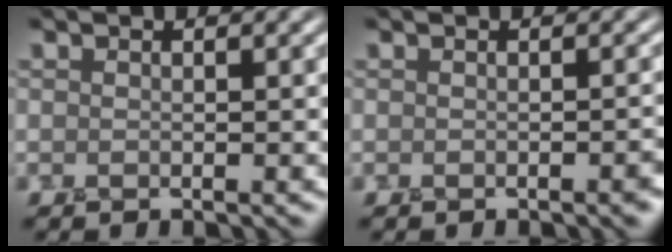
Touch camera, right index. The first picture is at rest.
{"total": 1.5, "force": [-0.6, 0.5, 1.2], "torque": [-0.012, 0.002, -0.010]}